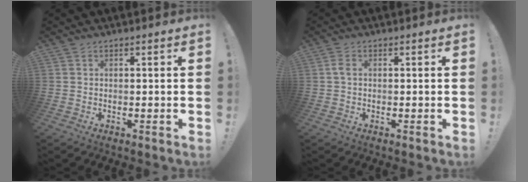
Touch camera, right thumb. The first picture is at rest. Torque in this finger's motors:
{"motor_torque": [0.32, 0.49, 0.42, -0.07, 0.10]}